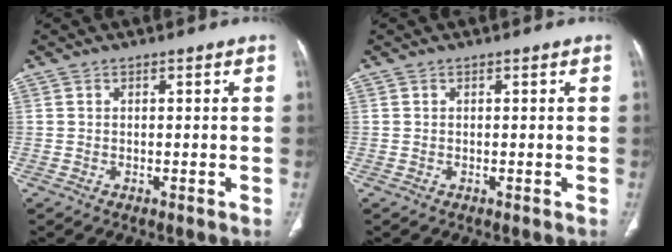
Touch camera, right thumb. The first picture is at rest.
{"total": 0.0}